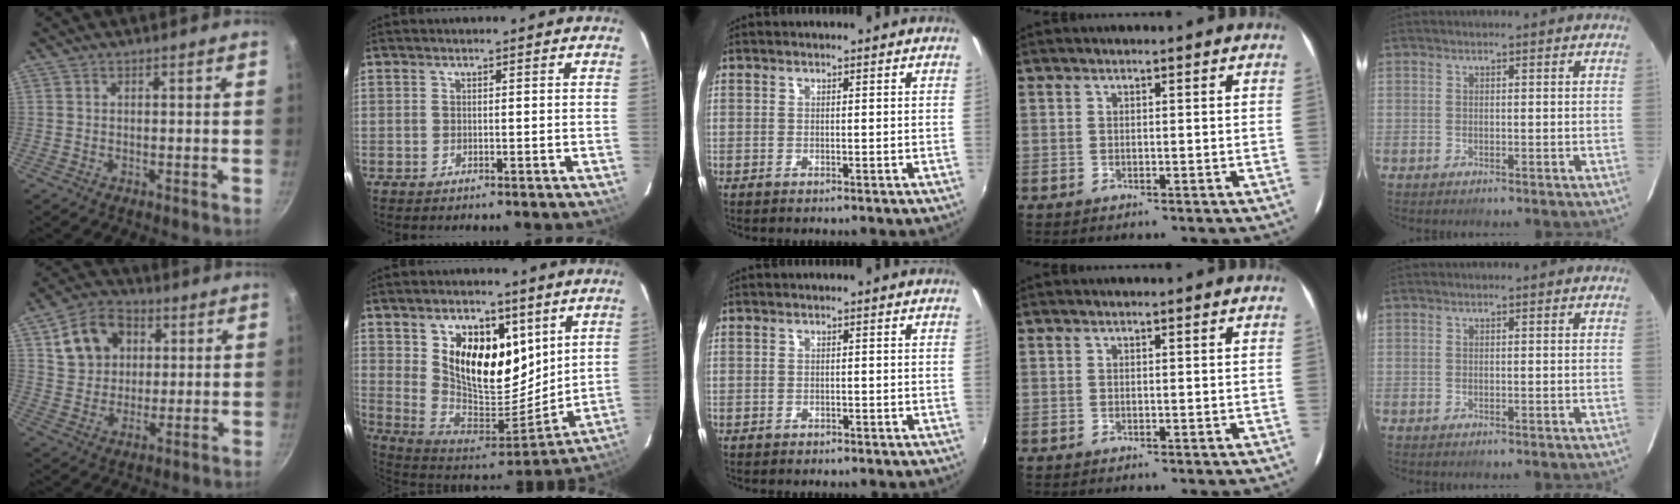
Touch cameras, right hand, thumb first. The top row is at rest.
{"thumb": {"total": 11.9, "force": [4.0, 9.3, 6.4], "torque": [-0.092, 0.005, 0.064]}, "index": {"total": 17.3, "force": [7.3, 10.5, 11.6], "torque": [-0.215, -0.008, 0.140]}, "middle": {"total": 1.0, "force": [-0.8, 0.5, 0.1], "torque": [-0.006, 0.003, -0.011]}}